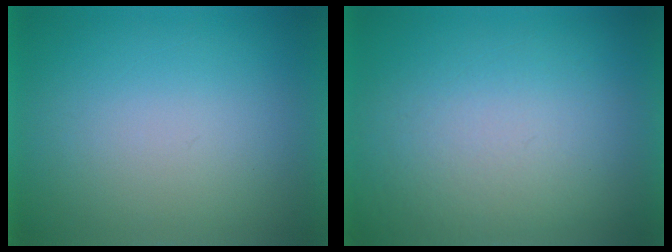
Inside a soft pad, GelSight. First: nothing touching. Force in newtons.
{"total": 3.8}